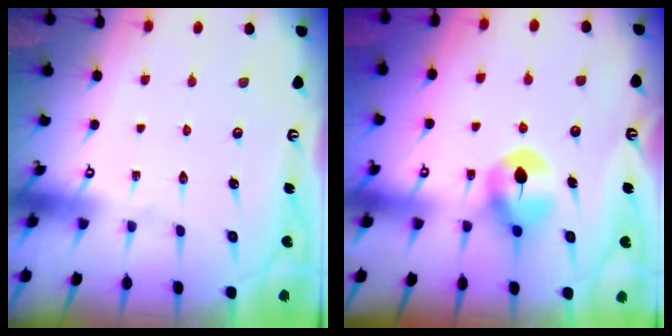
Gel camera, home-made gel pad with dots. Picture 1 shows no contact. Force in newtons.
{"total": 8.8, "press": 8.7, "slide": 0.5}